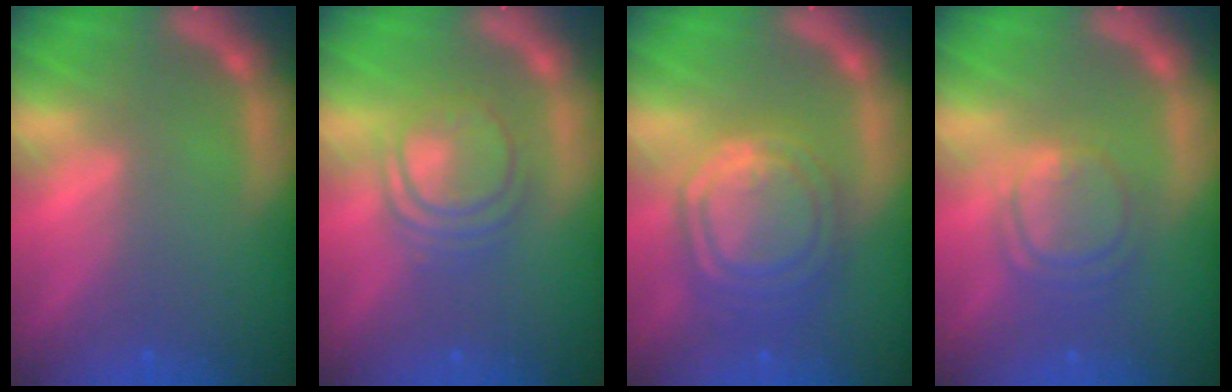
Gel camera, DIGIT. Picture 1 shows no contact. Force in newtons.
{"total": 5.6}
{"total": 9.5}
{"total": 5.1}